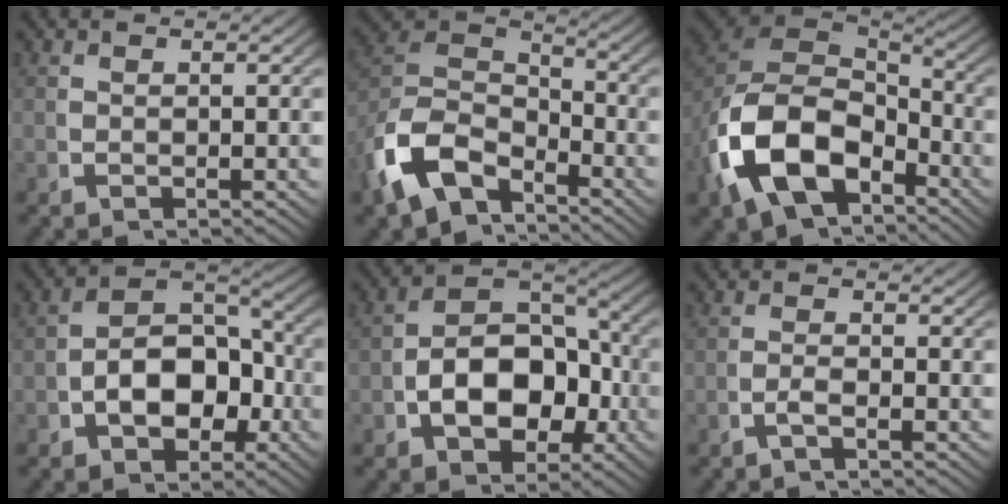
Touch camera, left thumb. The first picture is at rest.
{"total": 10.6, "force": [-2.6, 7.7, 6.9], "torque": [-0.166, -0.037, -0.036]}
{"total": 14.1, "force": [-2.7, 10.1, 9.4], "torque": [-0.255, -0.054, -0.022]}
{"total": 8.9, "force": [-1.7, 6.1, 6.2], "torque": [-0.121, -0.026, -0.015]}
{"total": 10.7, "force": [-1.7, 7.4, 7.5], "torque": [-0.149, -0.031, -0.011]}
{"total": 1.2, "force": [-0.8, 0.2, 0.9], "torque": [-0.020, 0.000, -0.018]}